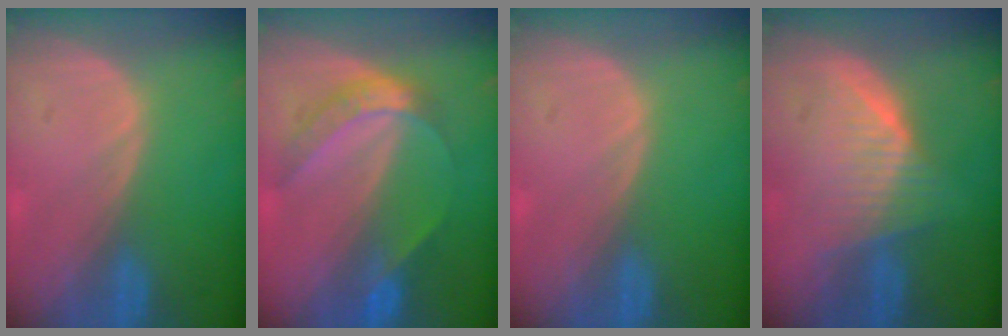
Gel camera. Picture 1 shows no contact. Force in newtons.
{"total": 6.2, "press": 5.3, "slide": 3.3}
{"total": 0.0}
{"total": 6.4, "press": 6.2, "slide": 1.6}